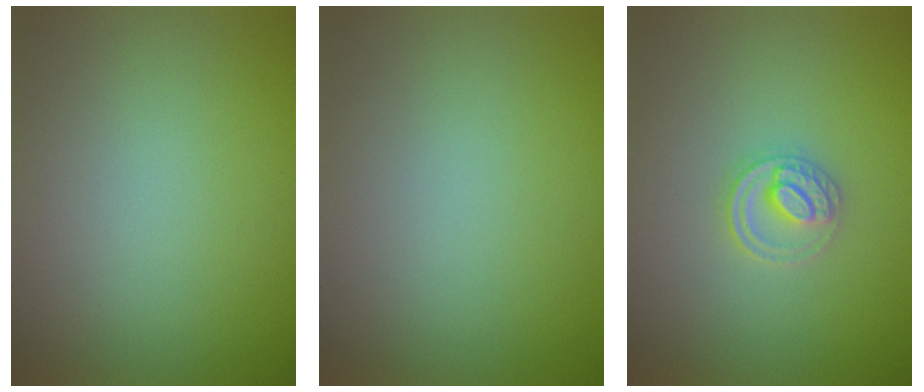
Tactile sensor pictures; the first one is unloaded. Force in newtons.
{"total": 0.0}
{"total": 2.5, "press": 2.4, "slide": 0.3}